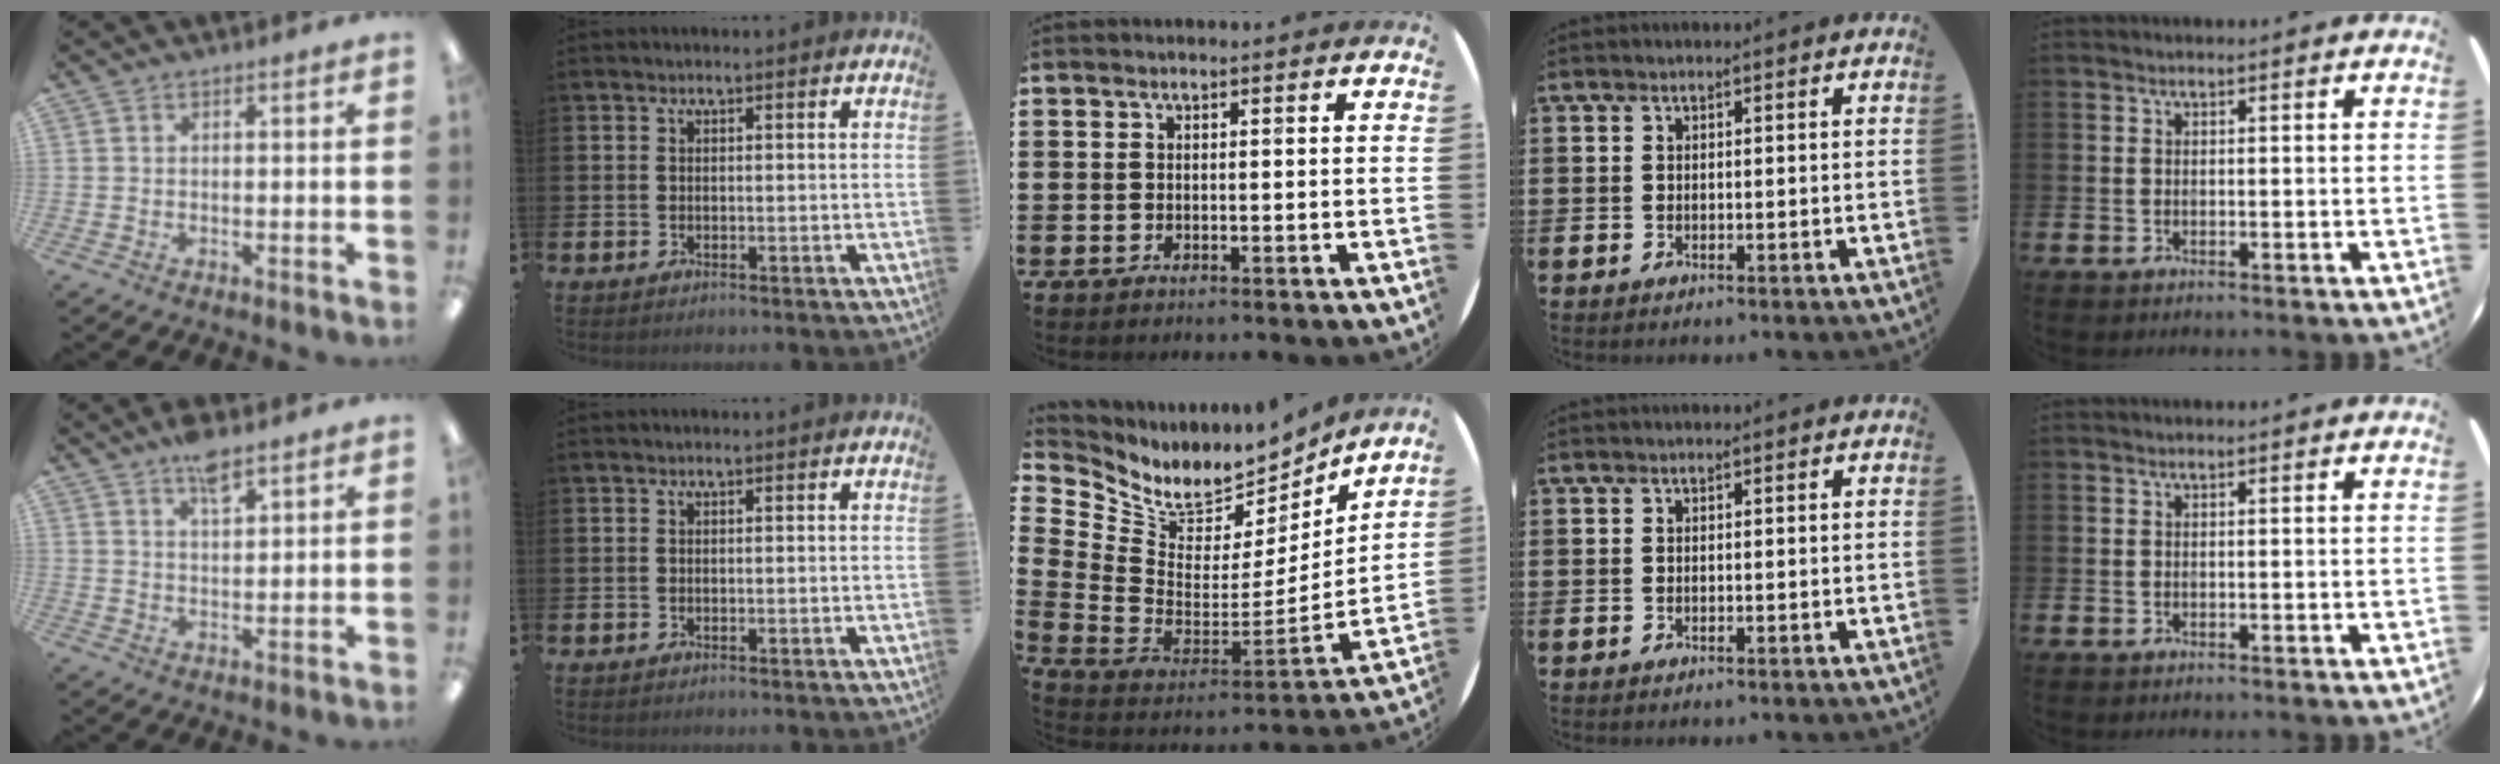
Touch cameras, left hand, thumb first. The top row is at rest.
{"thumb": {"total": 5.6, "force": [4.1, 1.7, 3.4], "torque": [-0.053, -0.019, 0.068]}, "middle": {"total": 7.6, "force": [6.5, 3.8, 1.6], "torque": [-0.075, -0.063, 0.116]}}